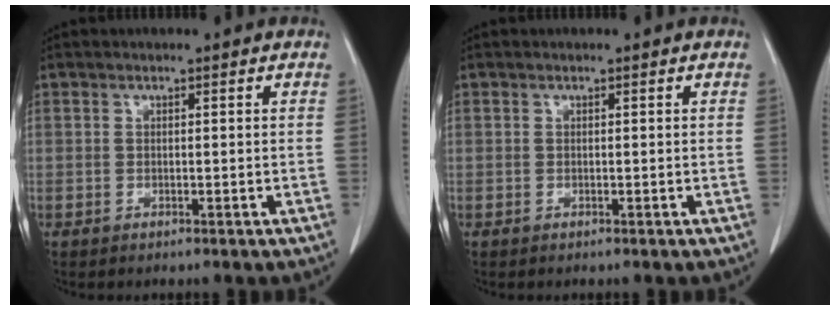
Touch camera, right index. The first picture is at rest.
{"total": 0.0}